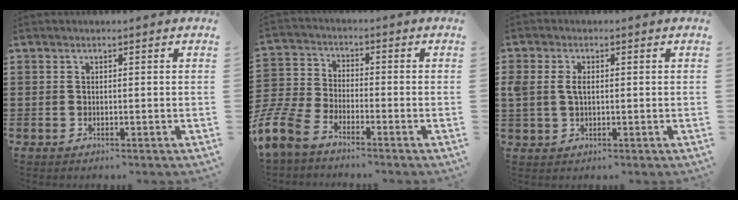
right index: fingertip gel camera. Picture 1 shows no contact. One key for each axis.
{"total": 7.3, "fx": -6.3, "fy": 2.2, "fz": 3.1, "tx": -0.102, "ty": 0.000, "tz": -0.132}
{"total": 2.9, "fx": 0.4, "fy": 1.8, "fz": 2.3, "tx": -0.063, "ty": 0.004, "tz": 0.000}